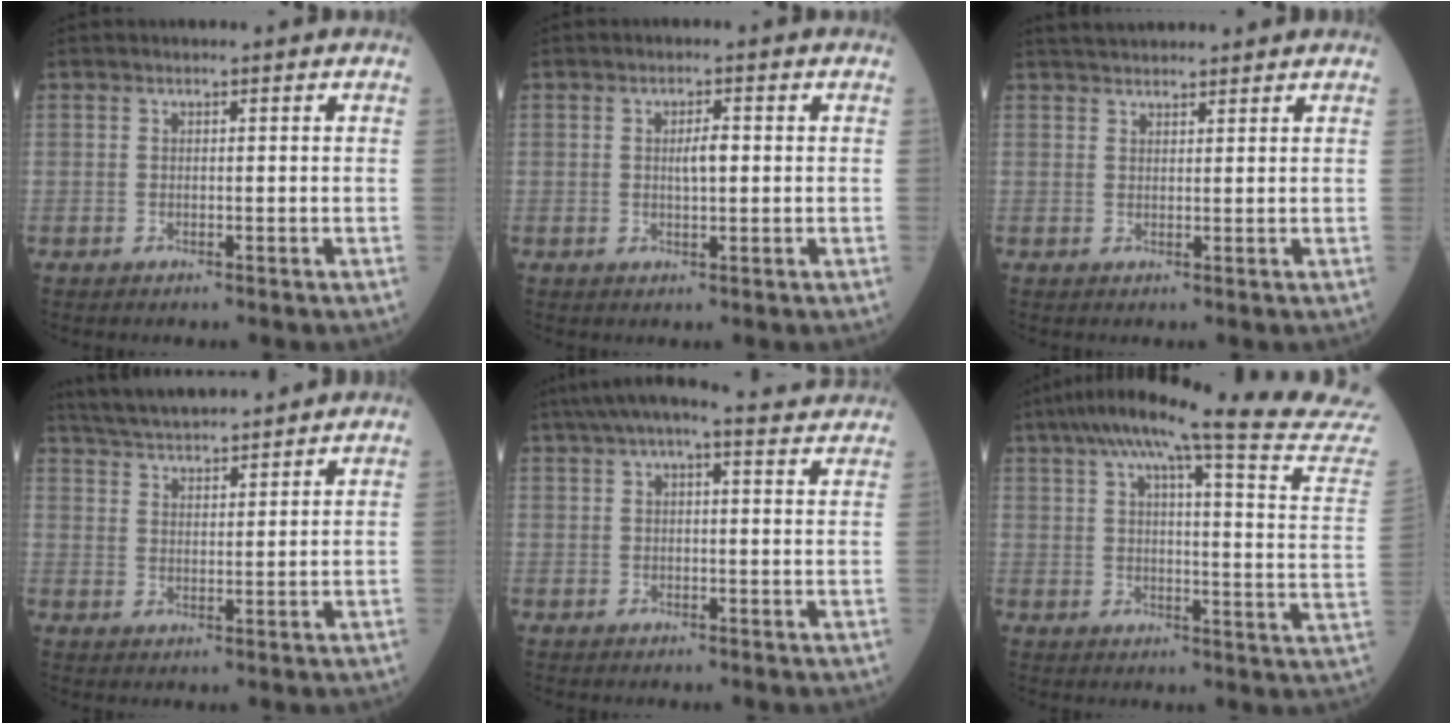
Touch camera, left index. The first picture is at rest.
{"total": 2.6, "force": [0.2, 0.6, 2.5], "torque": [-0.042, 0.001, 0.005]}
{"total": 6.5, "force": [6.0, 1.1, 2.1], "torque": [-0.031, 0.038, 0.093]}
{"total": 12.1, "force": [11.2, 1.3, 4.4], "torque": [-0.083, 0.021, 0.180]}
{"total": 11.4, "force": [9.8, 1.5, 5.6], "torque": [-0.093, 0.042, 0.130]}
{"total": 26.0, "force": [23.2, -0.9, 11.6], "torque": [-0.165, -0.068, 0.276]}